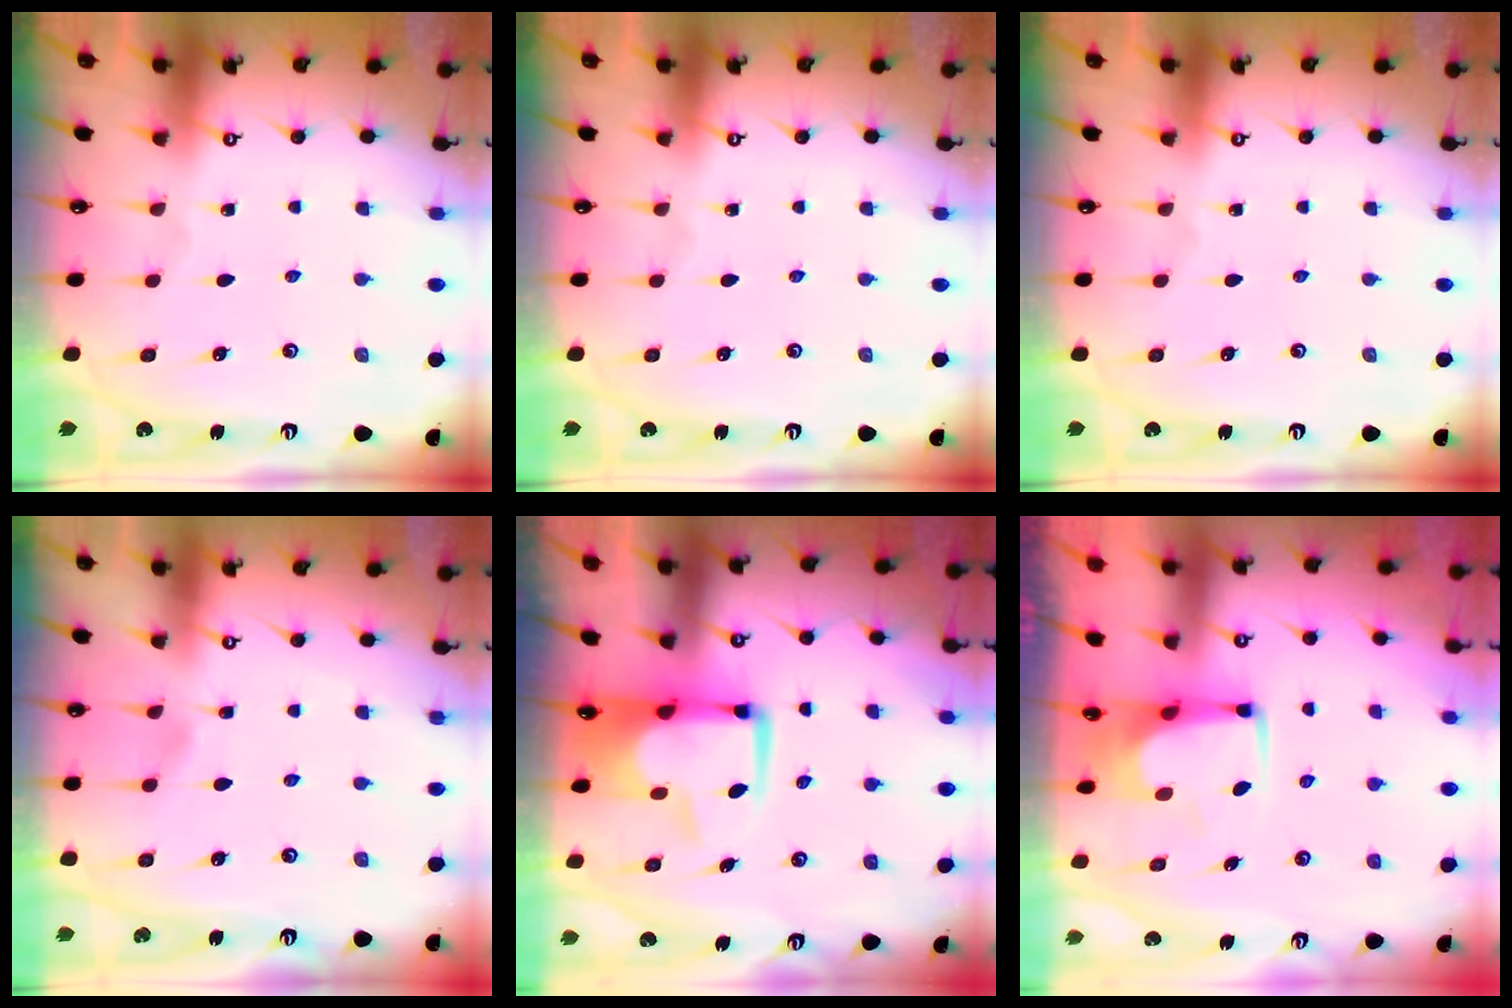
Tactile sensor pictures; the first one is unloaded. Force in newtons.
{"total": 0.0}
{"total": 0.0}
{"total": 3.5, "press": 3.4, "slide": 0.4}
{"total": 8.3, "press": 8.1, "slide": 1.4}
{"total": 2.4, "press": 2.3, "slide": 0.5}